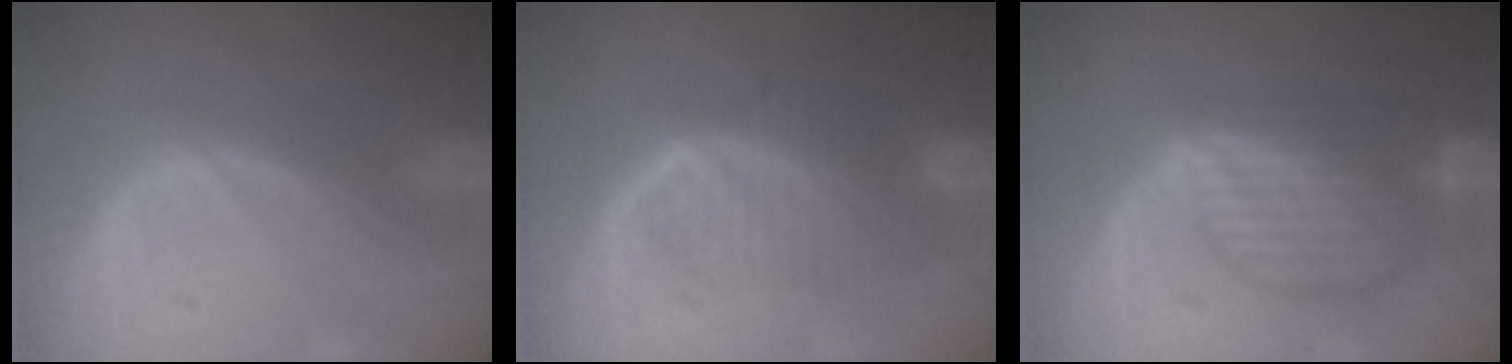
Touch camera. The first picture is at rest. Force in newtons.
{"total": 6.6, "press": 6.4, "slide": 1.7}
{"total": 8.1, "press": 7.3, "slide": 3.6}